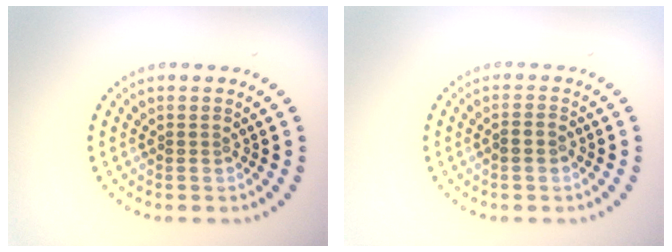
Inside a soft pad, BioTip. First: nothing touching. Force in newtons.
{"total": 1.3, "press": 1.1, "slide": 0.5}